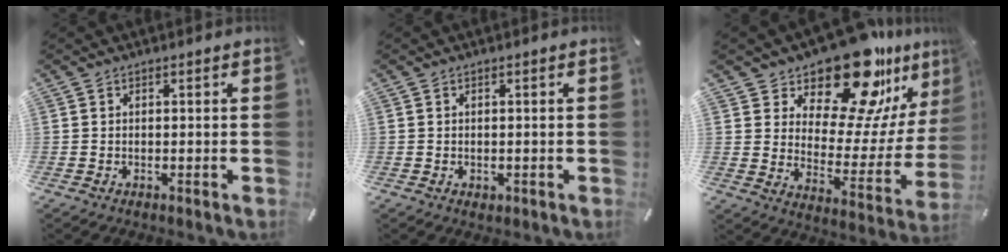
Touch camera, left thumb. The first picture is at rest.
{"total": 0.7, "force": [0.0, 0.7, 0.3], "torque": [-0.006, 0.004, -0.001]}
{"total": 20.9, "force": [16.9, 7.9, 9.2], "torque": [-0.137, -0.143, 0.285]}